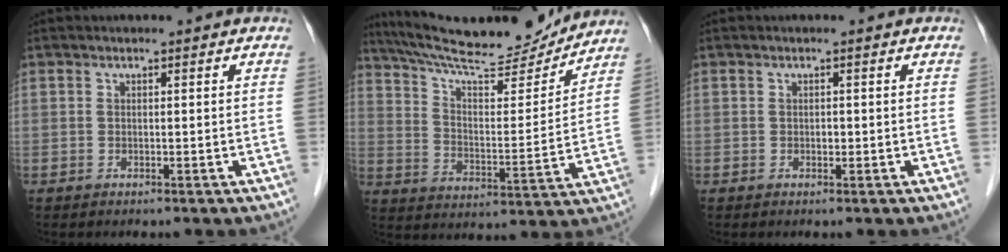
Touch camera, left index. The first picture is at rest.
{"total": 18.9, "force": [17.5, 2.2, 6.7], "torque": [-0.117, -0.006, 0.269]}
{"total": 0.6, "force": [-0.1, 0.4, 0.4], "torque": [-0.007, 0.002, -0.003]}